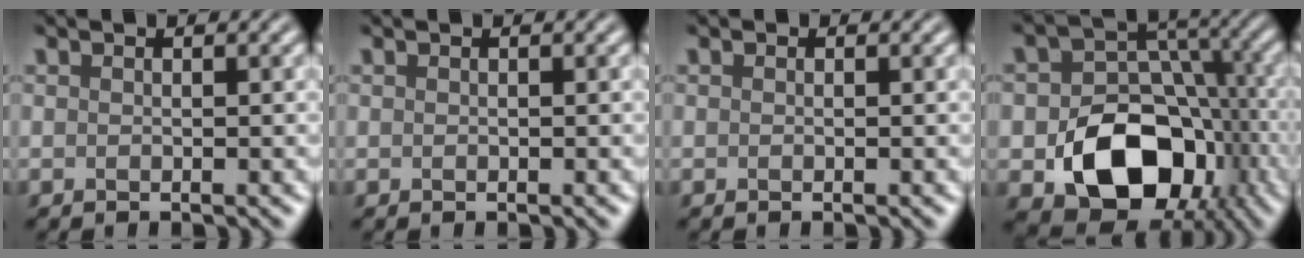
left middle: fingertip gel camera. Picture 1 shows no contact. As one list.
[{"total": 0.0}, {"total": 0.0}, {"total": 11.8, "force": [-4.0, 8.4, 7.3], "torque": [-0.113, -0.011, -0.060]}]